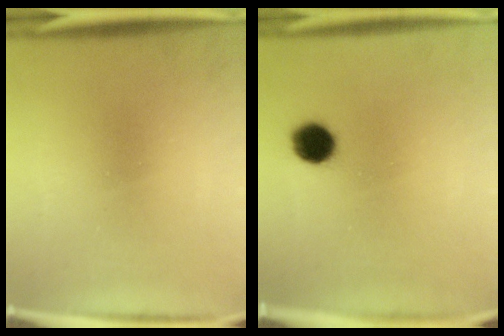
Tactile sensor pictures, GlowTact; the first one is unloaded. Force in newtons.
{"total": 6.8}